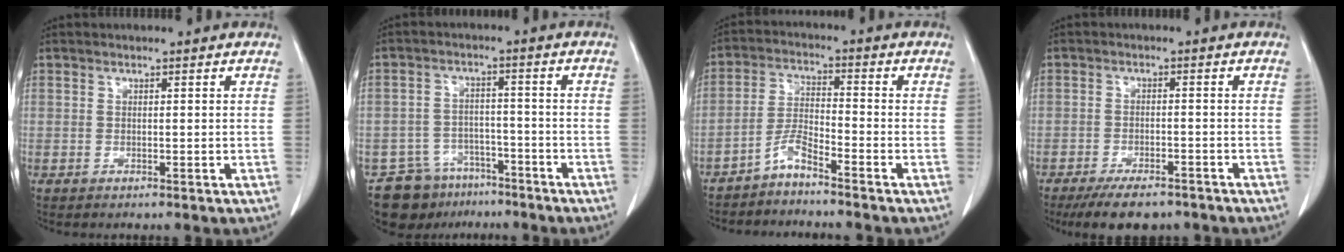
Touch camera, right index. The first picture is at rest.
{"total": 9.2, "force": [-6.8, 6.0, 1.2], "torque": [-0.018, 0.023, -0.103]}
{"total": 4.1, "force": [-3.6, 0.1, 2.0], "torque": [-0.044, -0.006, -0.074]}
{"total": 7.8, "force": [-6.2, 3.0, 3.7], "torque": [-0.054, -0.003, -0.094]}